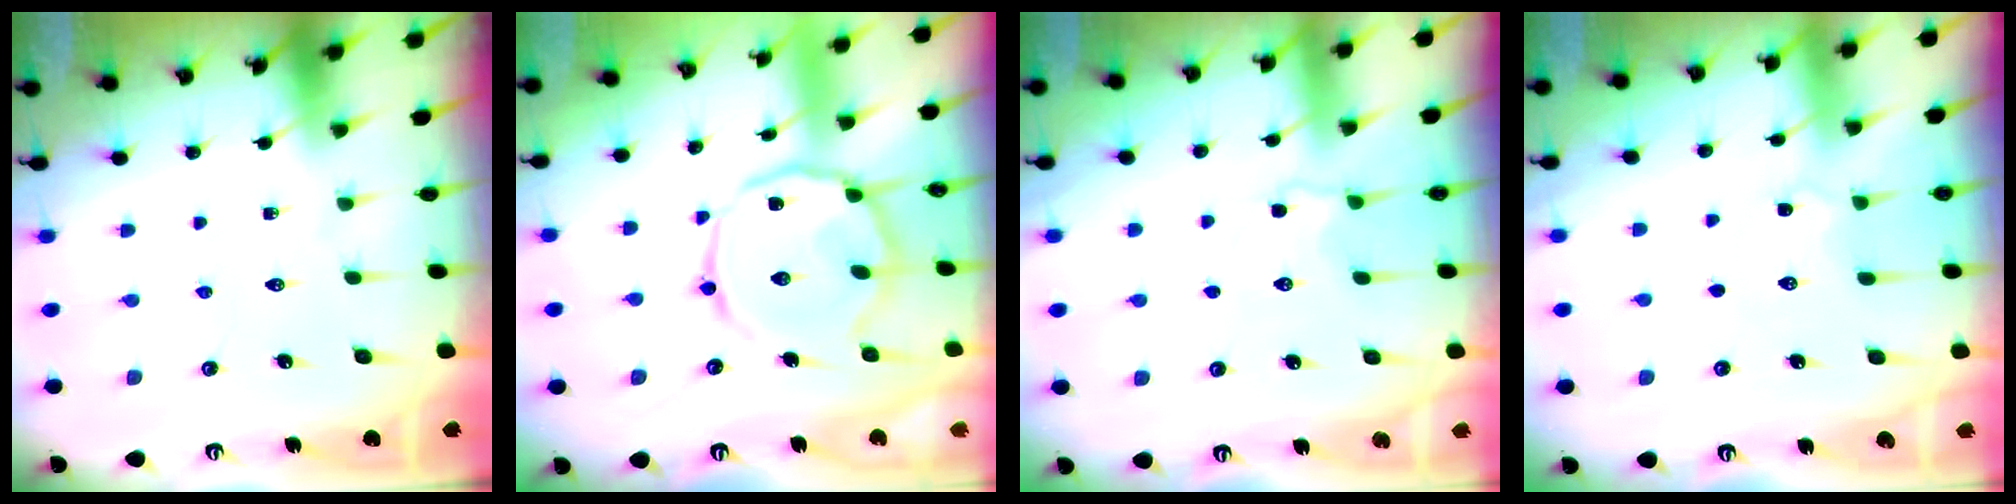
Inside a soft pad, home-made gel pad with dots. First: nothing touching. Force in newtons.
{"total": 13.6, "press": 13.5, "slide": 1.1}
{"total": 3.6, "press": 3.2, "slide": 1.7}
{"total": 3.7, "press": 3.6, "slide": 0.4}